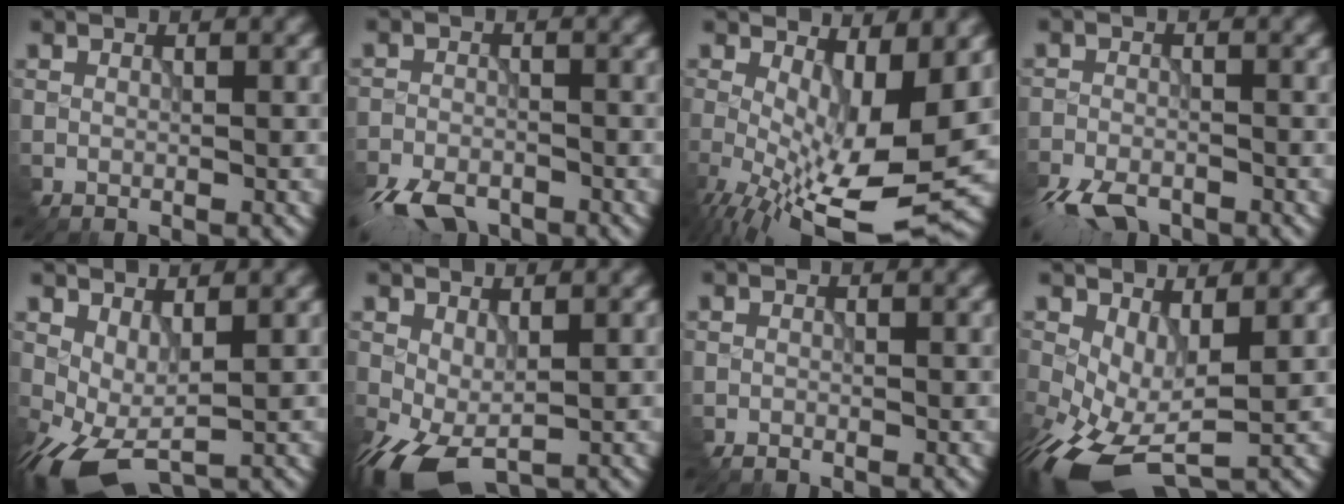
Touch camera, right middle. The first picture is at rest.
{"total": 5.2, "force": [-4.2, 2.0, 2.2], "torque": [-0.042, -0.019, -0.085]}
{"total": 11.0, "force": [-2.2, 3.8, 10.1], "torque": [-0.180, -0.021, -0.030]}
{"total": 4.7, "force": [-3.7, 1.7, 2.2], "torque": [-0.045, -0.015, -0.078]}
{"total": 5.2, "force": [-0.9, 2.4, 4.5], "torque": [-0.105, -0.002, -0.016]}
{"total": 5.0, "force": [-1.9, 2.5, 3.9], "torque": [-0.101, -0.009, -0.029]}
{"total": 0.6, "force": [-0.6, 0.0, 0.1], "torque": [-0.004, -0.001, -0.012]}
{"total": 7.2, "force": [-2.1, 3.8, 5.8], "torque": [-0.136, -0.017, -0.032]}